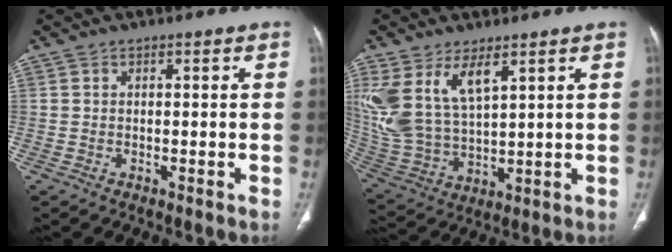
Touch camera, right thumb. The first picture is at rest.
{"total": 14.4, "force": [7.0, 6.9, 10.5], "torque": [-0.221, -0.025, 0.158]}